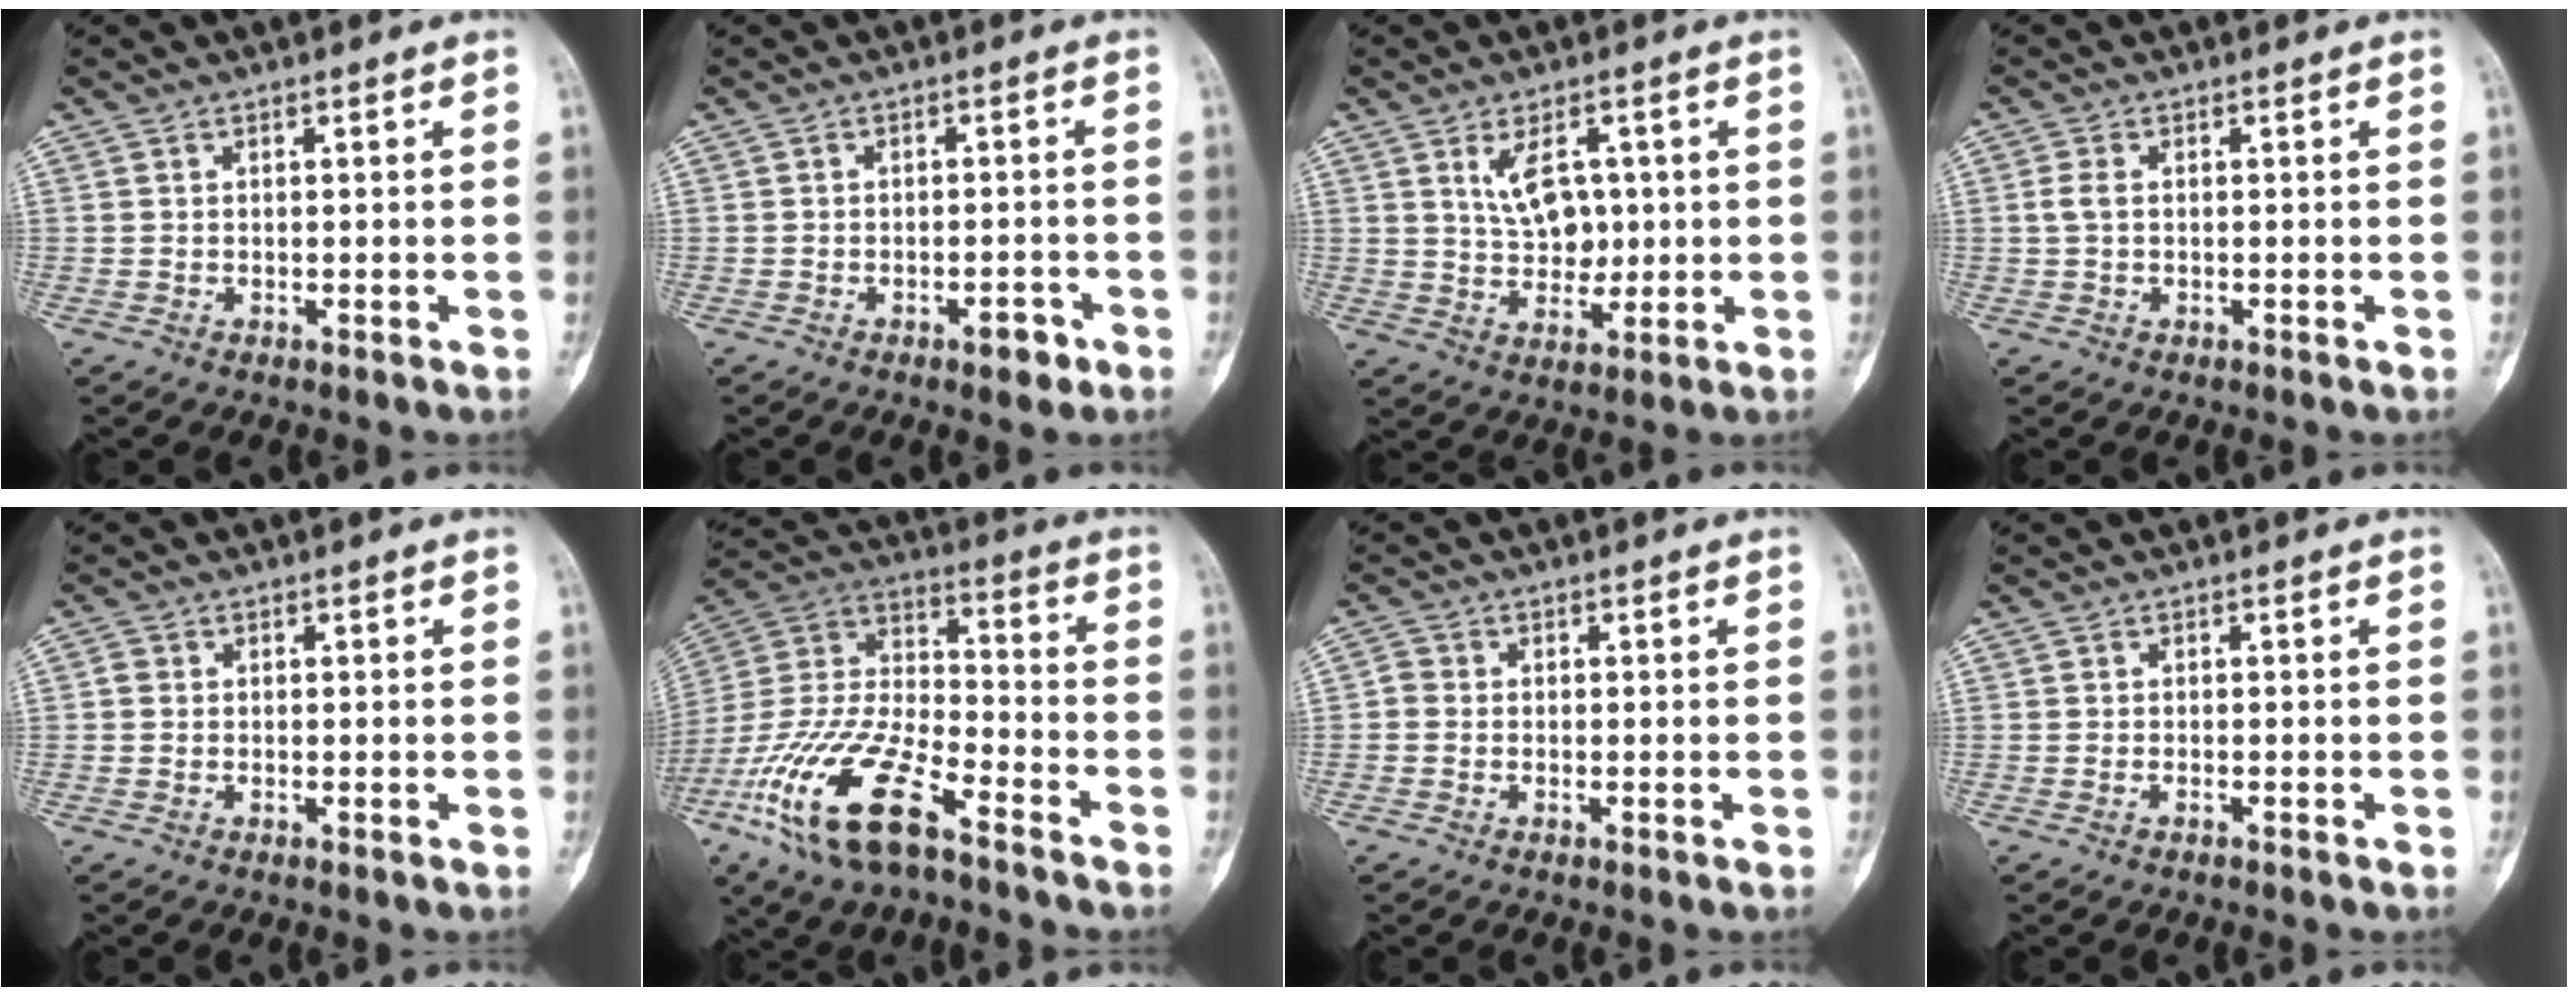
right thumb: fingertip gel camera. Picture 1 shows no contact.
{"total": 3.2, "force": [-1.9, 1.4, 2.2], "torque": [-0.020, 0.013, -0.024]}
{"total": 7.1, "force": [1.9, 4.4, 5.3], "torque": [-0.063, -0.012, 0.041]}
{"total": 2.1, "force": [0.2, 1.3, 1.7], "torque": [-0.043, 0.003, 0.003]}
{"total": 0.9, "force": [-0.2, 0.8, 0.4], "torque": [-0.001, 0.002, -0.007]}
{"total": 21.4, "force": [-12.1, 8.0, 15.6], "torque": [-0.336, 0.045, -0.234]}
{"total": 1.7, "force": [-0.6, 1.3, 0.8], "torque": [-0.008, 0.004, -0.020]}
{"total": 0.6, "force": [-0.4, 0.2, 0.3], "torque": [-0.008, 0.006, -0.007]}